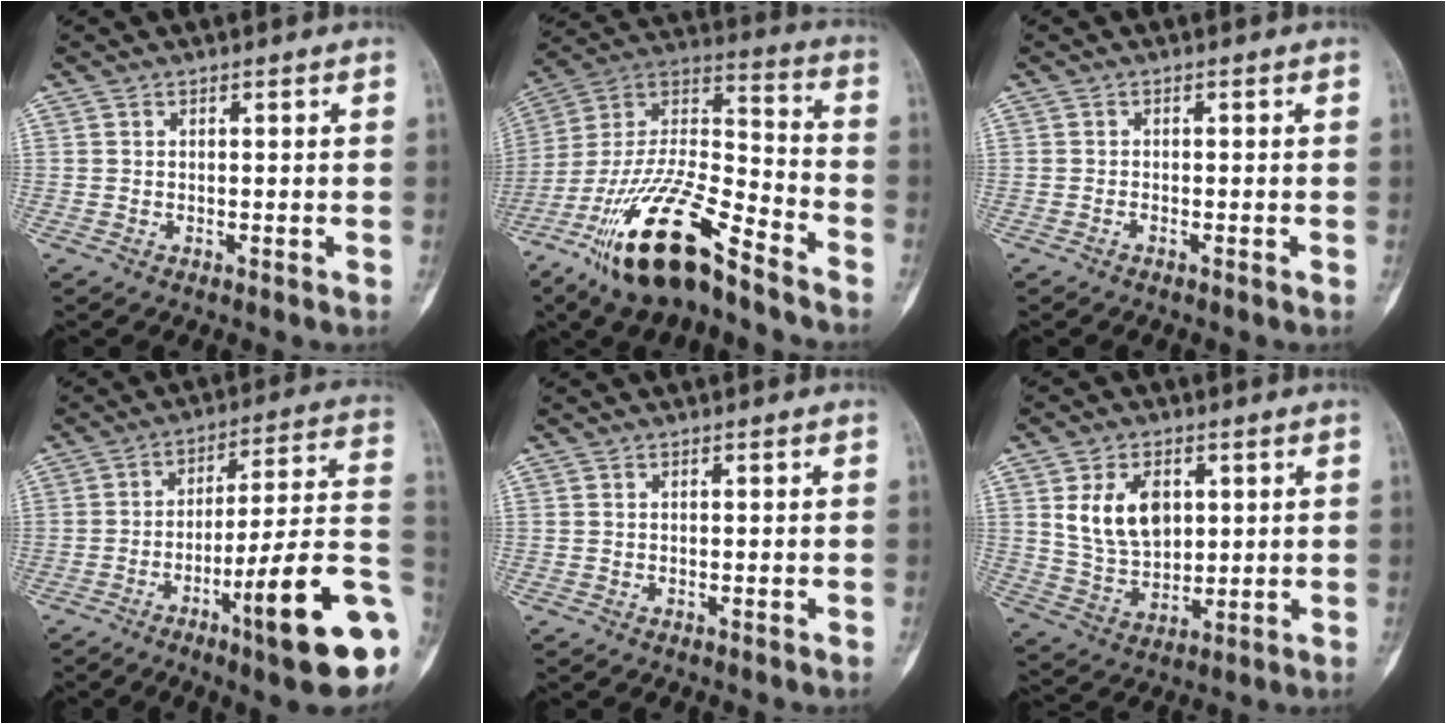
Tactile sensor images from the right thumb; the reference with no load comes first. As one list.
[{"total": 23.1, "force": [-15.1, 6.9, 16.1], "torque": [-0.333, 0.062, -0.276]}, {"total": 0.5, "force": [-0.4, 0.2, 0.3], "torque": [-0.006, 0.001, -0.010]}, {"total": 21.2, "force": [-8.0, 3.2, 19.4], "torque": [-0.232, 0.034, -0.115]}, {"total": 0.0}, {"total": 11.1, "force": [3.2, 7.5, 7.6], "torque": [-0.111, -0.017, 0.070]}]